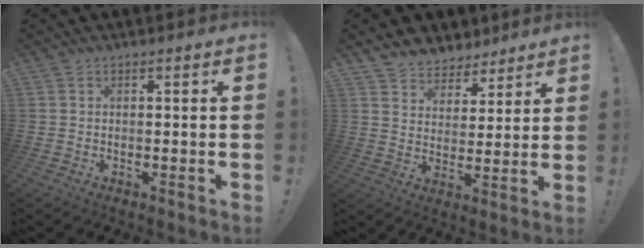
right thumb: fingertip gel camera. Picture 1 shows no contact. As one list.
[{"total": 6.8, "force": [5.3, 4.3, 0.6], "torque": [-0.015, -0.044, 0.105]}]